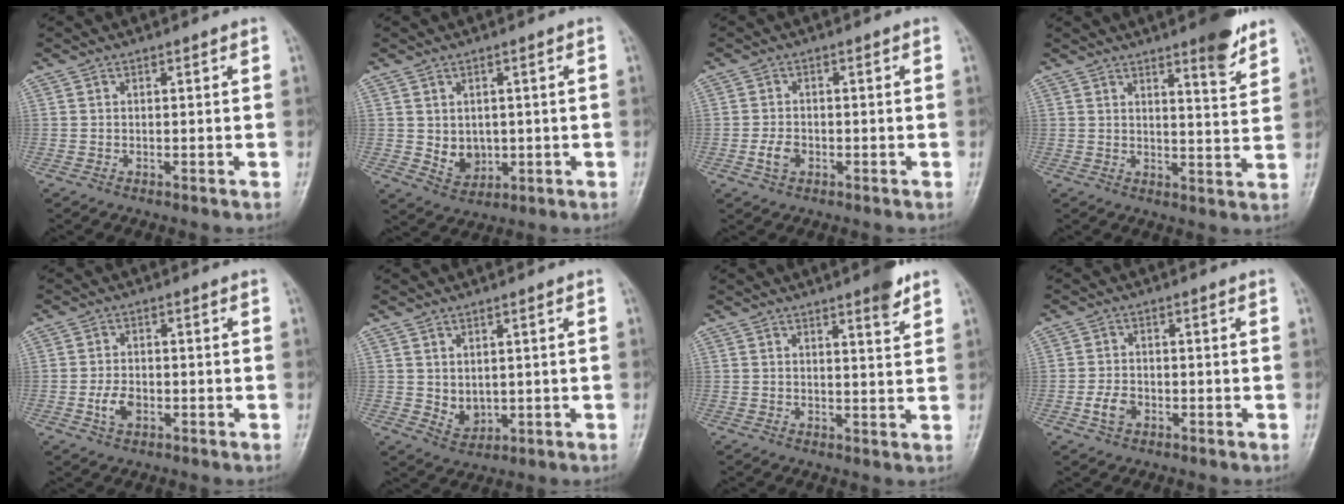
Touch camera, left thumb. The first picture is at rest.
{"total": 4.9, "force": [0.1, 4.1, 2.8], "torque": [-0.025, -0.008, 0.018]}
{"total": 3.1, "force": [-1.1, 2.2, 1.9], "torque": [-0.034, 0.005, -0.021]}
{"total": 7.5, "force": [5.2, 1.3, 5.2], "torque": [-0.059, -0.036, 0.071]}
{"total": 3.9, "force": [-1.2, 2.5, 2.7], "torque": [-0.048, 0.004, -0.021]}
{"total": 3.9, "force": [0.7, 2.9, 2.5], "torque": [-0.029, -0.014, 0.025]}
{"total": 4.9, "force": [3.3, 0.8, 3.5], "torque": [-0.041, -0.021, 0.043]}
{"total": 3.5, "force": [-1.3, 2.4, 2.1], "torque": [-0.037, 0.007, -0.026]}